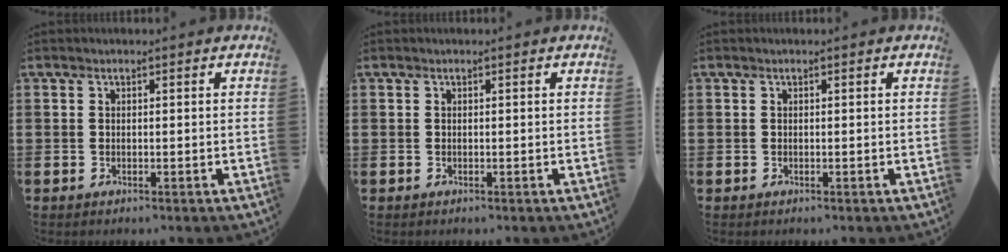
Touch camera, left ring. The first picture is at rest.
{"total": 0.0}
{"total": 0.0}